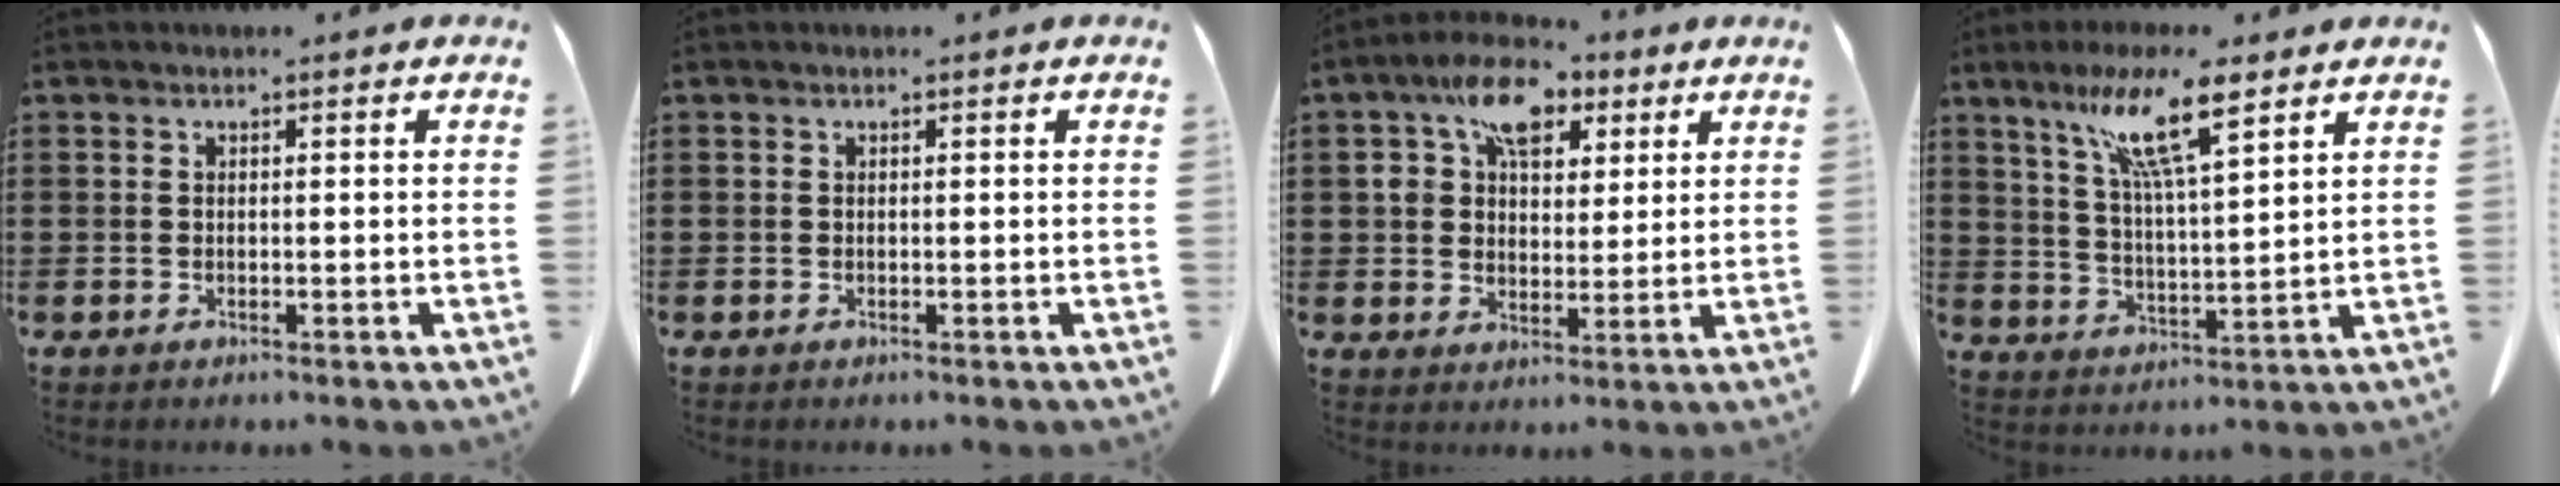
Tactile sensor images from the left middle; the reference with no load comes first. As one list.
[{"total": 0.0}, {"total": 8.8, "force": [4.5, 5.7, 4.9], "torque": [-0.104, 0.013, 0.080]}, {"total": 10.8, "force": [7.3, 1.5, 7.8], "torque": [-0.162, -0.018, 0.123]}]